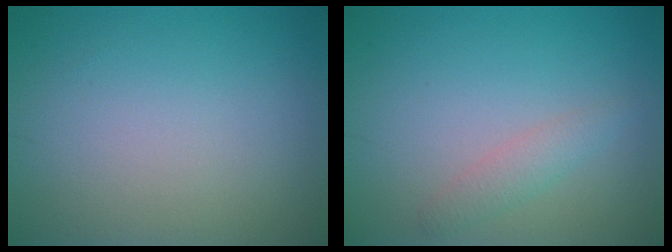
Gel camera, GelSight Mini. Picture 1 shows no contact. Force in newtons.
{"total": 1.6, "press": 1.6, "slide": 0.1}